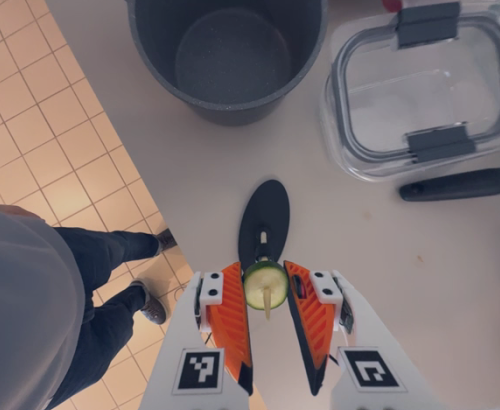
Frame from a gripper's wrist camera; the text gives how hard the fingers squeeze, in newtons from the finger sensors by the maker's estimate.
{"total": 9.2, "left": 9.0, "right": 9.4}